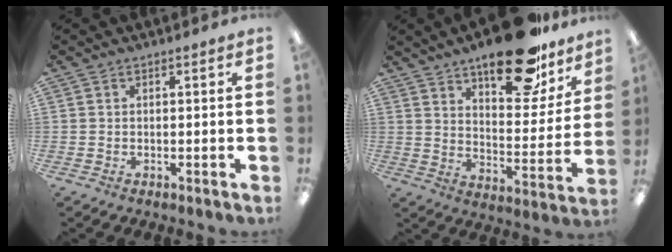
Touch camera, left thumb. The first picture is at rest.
{"total": 22.0, "force": [15.6, 8.9, 12.6], "torque": [-0.173, -0.092, 0.259]}